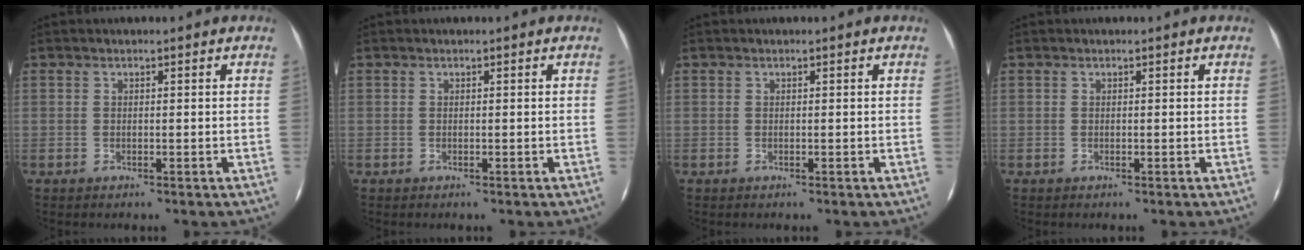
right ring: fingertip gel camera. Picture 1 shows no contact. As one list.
[{"total": 0.0}, {"total": 0.0}, {"total": 0.0}]